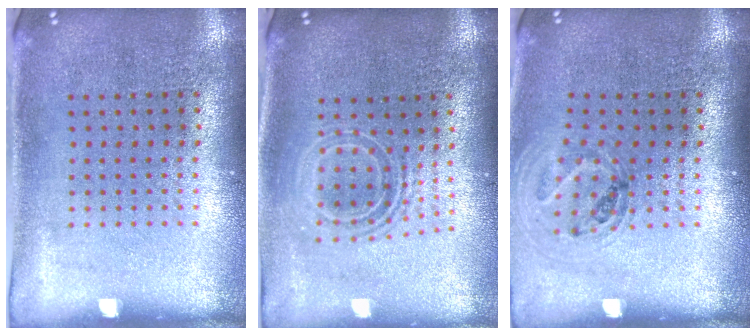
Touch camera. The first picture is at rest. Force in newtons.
{"total": 1.7, "press": 1.3, "slide": 1.0}
{"total": 1.0, "press": 1.0, "slide": 0.1}